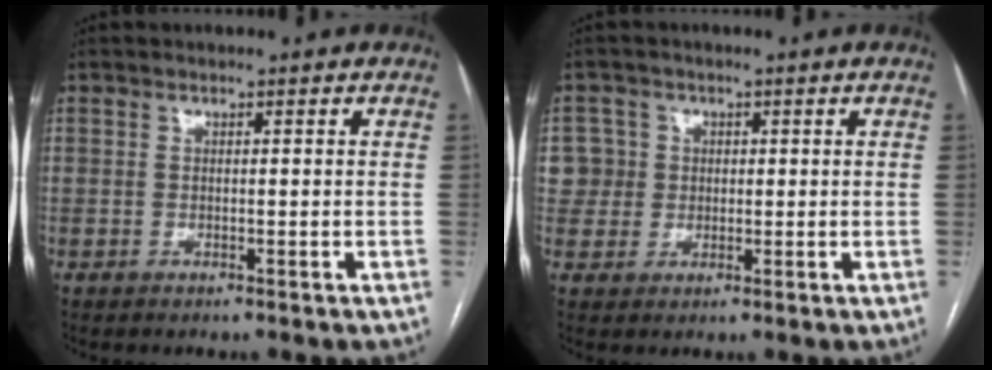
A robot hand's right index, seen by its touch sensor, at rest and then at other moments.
{"total": 4.6, "force": [0.9, 4.5, -0.2], "torque": [0.023, 0.014, 0.019]}